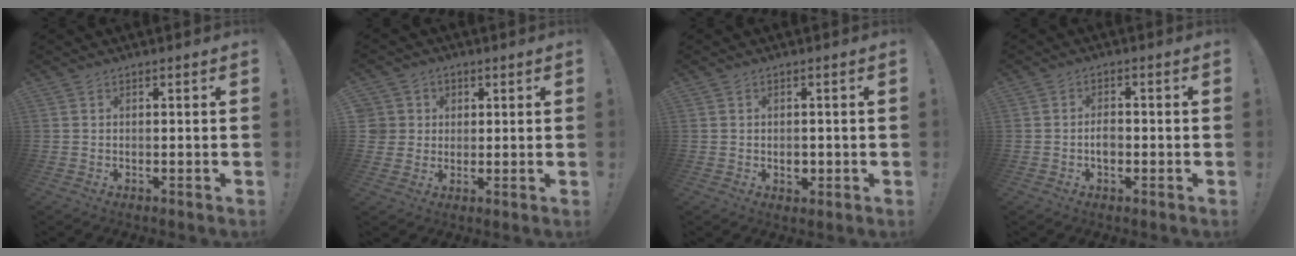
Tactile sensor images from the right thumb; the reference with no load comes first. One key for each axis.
{"total": 5.4, "fx": 1.3, "fy": 5.2, "fz": 0.8, "tx": -0.010, "ty": -0.005, "tz": 0.026}
{"total": 2.7, "fx": -0.4, "fy": 2.3, "fz": 1.4, "tx": -0.012, "ty": -0.001, "tz": -0.009}
{"total": 3.4, "fx": -1.3, "fy": 2.1, "fz": 2.3, "tx": -0.030, "ty": 0.004, "tz": -0.026}